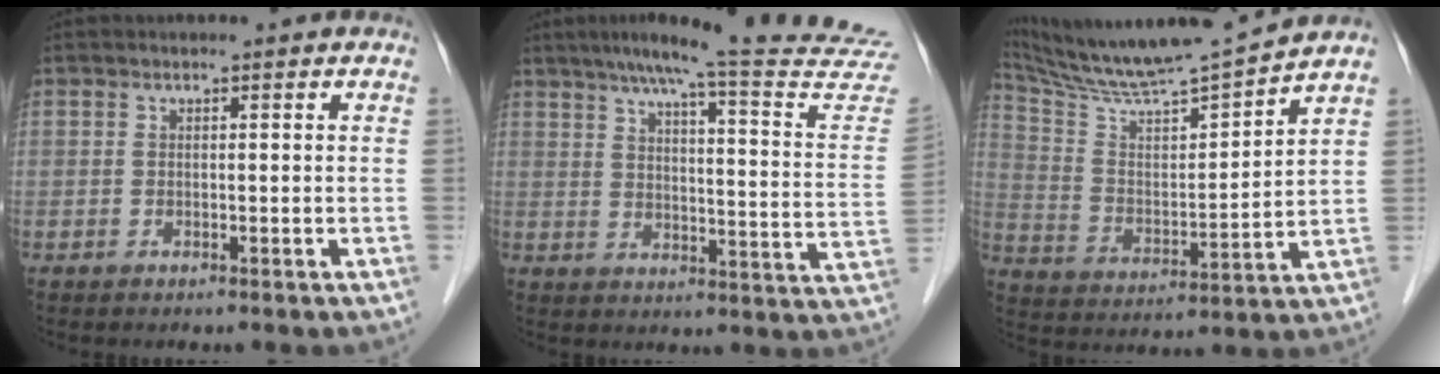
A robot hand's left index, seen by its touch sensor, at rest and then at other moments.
{"total": 25.1, "force": [23.0, -0.7, 9.9], "torque": [-0.140, -0.083, 0.276]}
{"total": 15.2, "force": [14.3, -1.5, 5.0], "torque": [-0.106, -0.010, 0.253]}